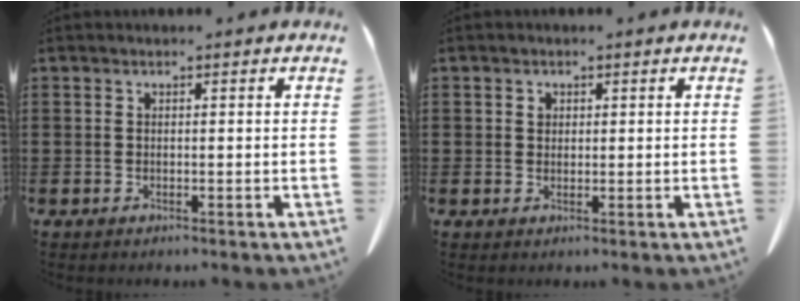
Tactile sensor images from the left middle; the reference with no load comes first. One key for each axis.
{"total": 1.3, "fx": 0.7, "fy": 1.1, "fz": 0.3, "tx": -0.002, "ty": 0.000, "tz": 0.012}